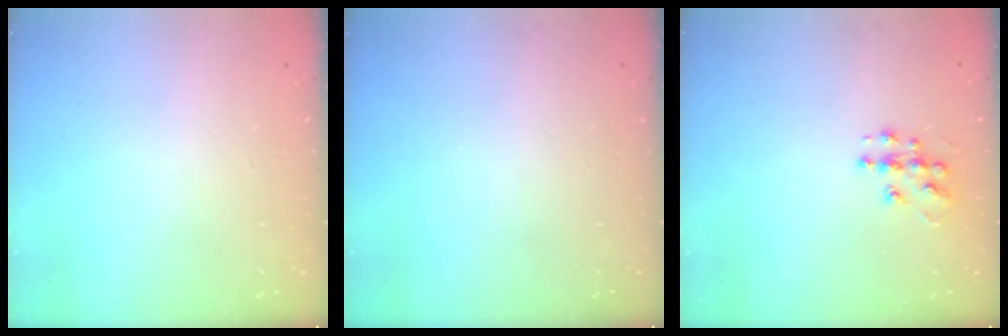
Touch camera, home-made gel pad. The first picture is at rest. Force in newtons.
{"total": 0.0}
{"total": 8.5, "press": 8.5, "slide": 0.5}